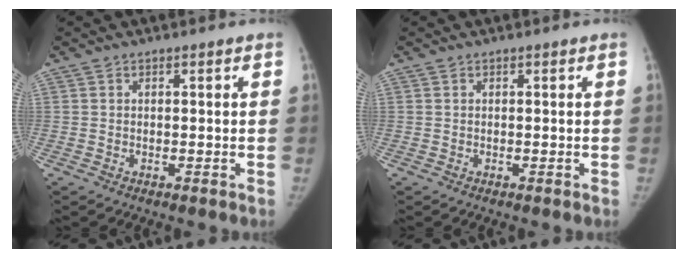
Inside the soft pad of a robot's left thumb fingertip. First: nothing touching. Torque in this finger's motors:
{"motor_torque": [0.00, 0.00, 0.15, -0.14, 0.00]}